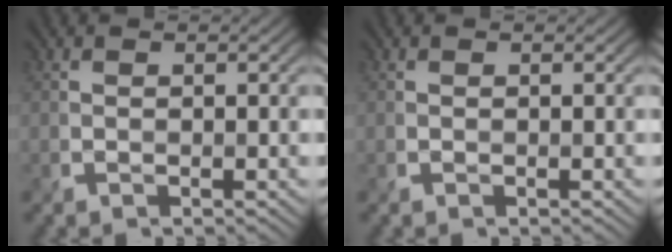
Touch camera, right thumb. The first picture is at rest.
{"total": 0.0}